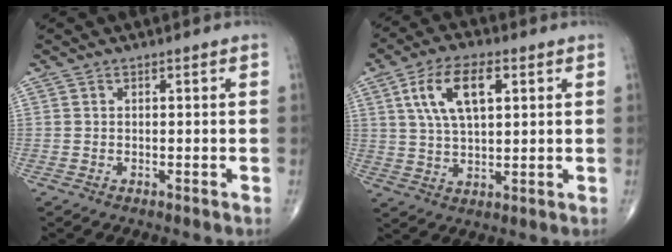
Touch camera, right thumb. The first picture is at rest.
{"total": 11.3, "force": [3.9, 5.3, 9.2], "torque": [-0.167, 0.000, 0.072]}